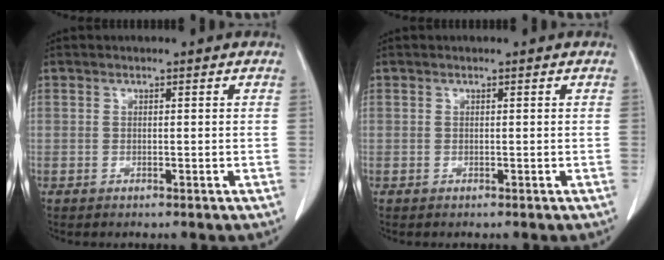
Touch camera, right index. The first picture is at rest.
{"total": 0.0}